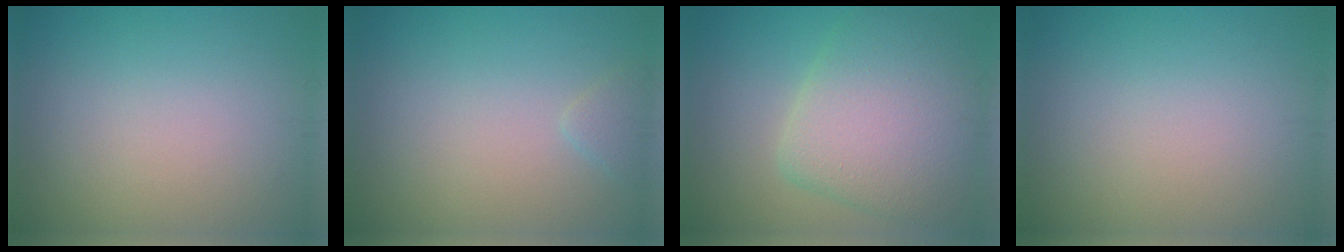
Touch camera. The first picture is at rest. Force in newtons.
{"total": 1.0, "press": 1.0, "slide": 0.1}
{"total": 7.4, "press": 7.4, "slide": 0.3}
{"total": 0.0}